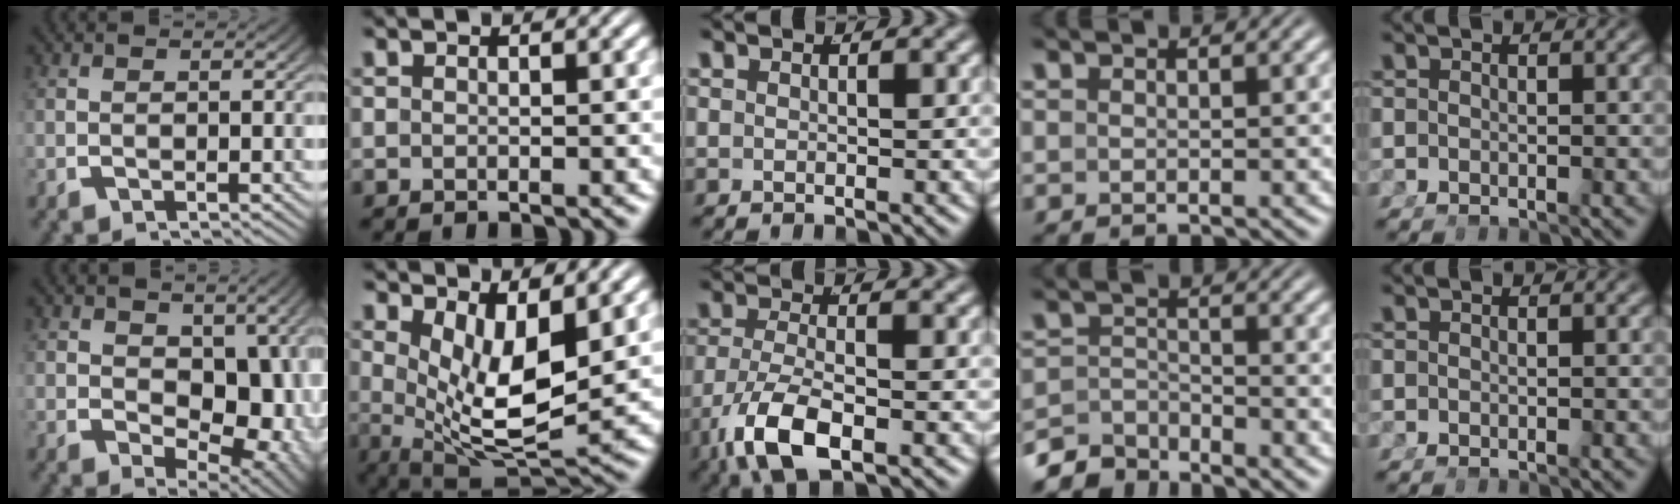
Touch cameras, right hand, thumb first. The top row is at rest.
{"thumb": {"total": 10.1, "force": [-0.8, 6.7, 7.5], "torque": [-0.133, -0.050, 0.011]}, "index": {"total": 9.3, "force": [1.0, 4.9, 7.9], "torque": [-0.134, -0.039, 0.034]}, "middle": {"total": 6.1, "force": [-2.8, 2.7, 4.7], "torque": [-0.100, -0.033, -0.028]}, "ring": {"total": 4.7, "force": [-4.2, 1.7, 1.3], "torque": [-0.021, -0.016, -0.070]}}